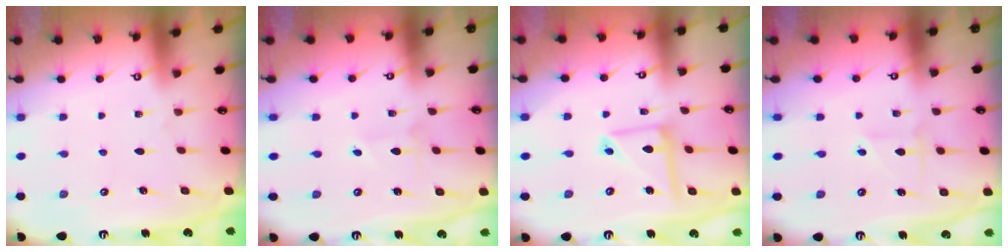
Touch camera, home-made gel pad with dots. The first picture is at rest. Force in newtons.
{"total": 1.6, "press": 1.6, "slide": 0.2}
{"total": 10.5, "press": 10.5, "slide": 0.9}
{"total": 2.7, "press": 2.6, "slide": 0.3}